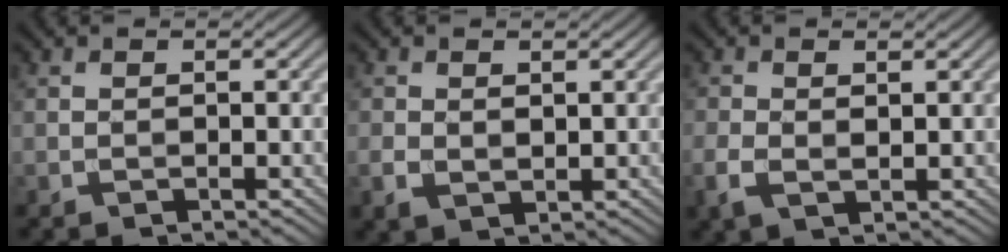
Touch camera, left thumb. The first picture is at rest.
{"total": 2.2, "force": [0.1, 1.5, 1.6], "torque": [-0.036, -0.007, 0.008]}
{"total": 2.7, "force": [0.1, 1.3, 2.3], "torque": [-0.056, -0.005, 0.002]}